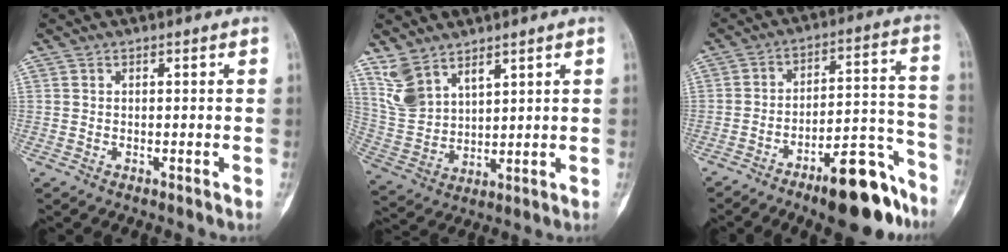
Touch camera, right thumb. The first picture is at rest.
{"total": 8.4, "force": [6.0, 4.2, 4.1], "torque": [-0.078, -0.024, 0.140]}
{"total": 16.1, "force": [-10.9, 4.9, 10.8], "torque": [-0.122, 0.098, -0.167]}